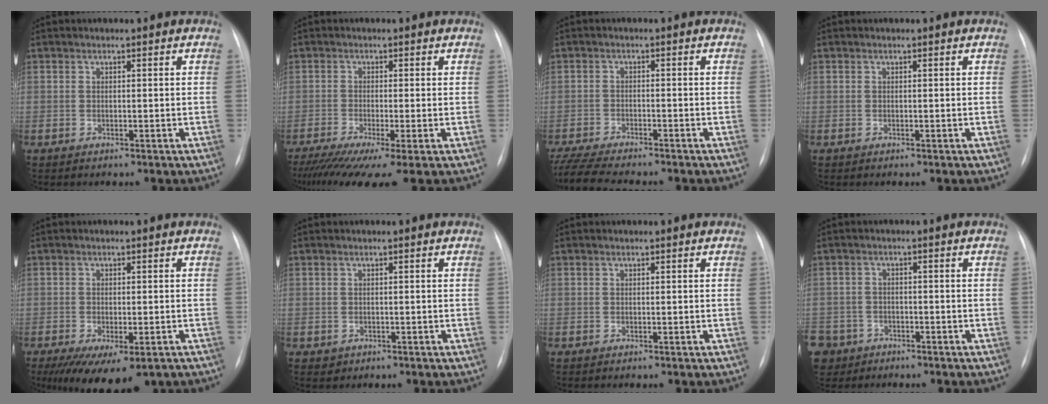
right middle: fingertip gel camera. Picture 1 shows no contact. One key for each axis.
{"total": 10.1, "fx": -7.1, "fy": 0.6, "fz": 7.1, "tx": -0.107, "ty": -0.023, "tz": -0.116}
{"total": 11.0, "fx": -9.8, "fy": 1.4, "fz": 5.0, "tx": -0.084, "ty": -0.017, "tz": -0.153}
{"total": 0.0}
{"total": 10.0, "fx": -6.2, "fy": 4.0, "fz": 6.8, "tx": -0.107, "ty": -0.017, "tz": -0.090}
{"total": 0.9, "fx": -0.4, "fy": 0.8, "fz": 0.1, "tx": -0.002, "ty": 0.002, "tz": -0.002}
{"total": 0.0}
{"total": 10.2, "fx": -6.0, "fy": 7.9, "fz": 2.4, "tx": -0.089, "ty": -0.002, "tz": -0.102}